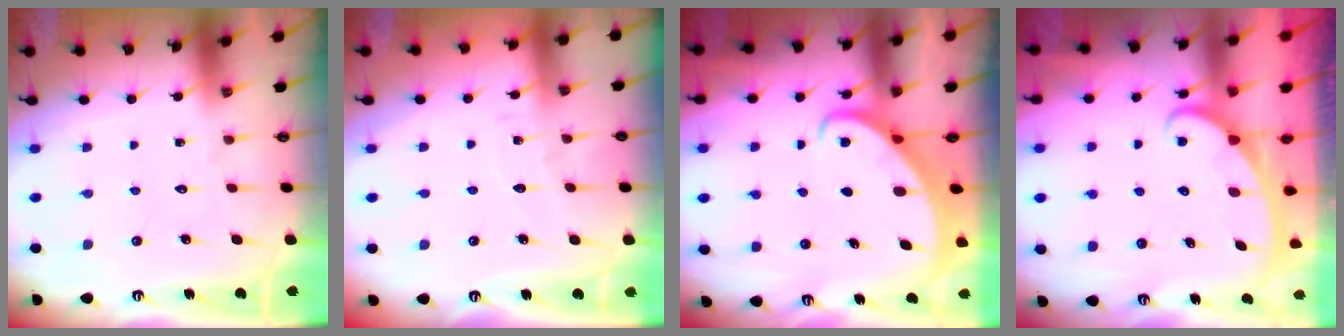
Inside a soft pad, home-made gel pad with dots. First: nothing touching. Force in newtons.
{"total": 2.1, "press": 2.1, "slide": 0.2}
{"total": 2.7, "press": 2.7, "slide": 0.3}
{"total": 2.5, "press": 2.4, "slide": 0.3}